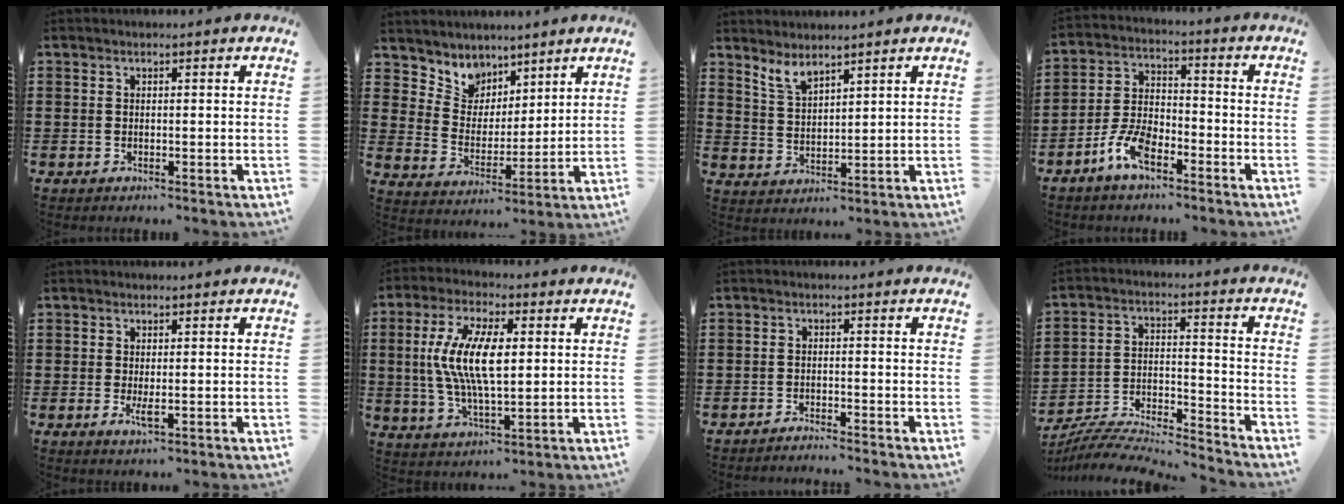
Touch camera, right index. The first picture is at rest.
{"total": 6.0, "force": [4.6, 3.8, -0.5], "torque": [-0.032, -0.031, 0.085]}
{"total": 3.8, "force": [3.4, 0.9, 1.4], "torque": [-0.037, -0.007, 0.062]}
{"total": 7.0, "force": [-4.4, 3.1, 4.5], "torque": [-0.114, 0.005, -0.089]}
{"total": 2.1, "force": [-0.3, 0.7, 2.0], "torque": [-0.042, -0.005, -0.006]}
{"total": 11.1, "force": [1.2, 4.3, 10.2], "torque": [-0.218, 0.005, 0.014]}
{"total": 1.6, "force": [-1.5, -0.1, -0.1], "torque": [-0.002, 0.004, -0.032]}
{"total": 6.6, "force": [-6.5, 0.5, 1.3], "torque": [-0.033, -0.006, -0.133]}